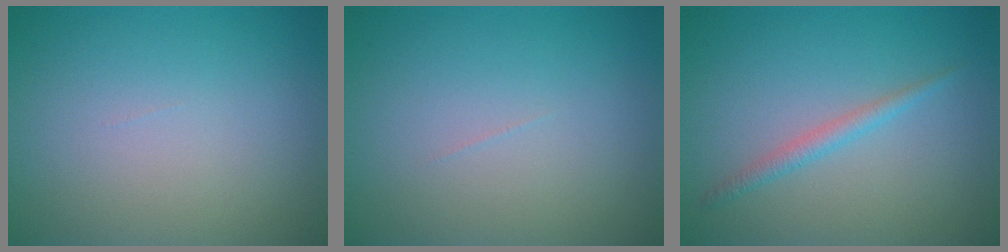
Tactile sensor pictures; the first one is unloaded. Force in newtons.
{"total": 0.0}
{"total": 1.5, "press": 1.4, "slide": 0.1}